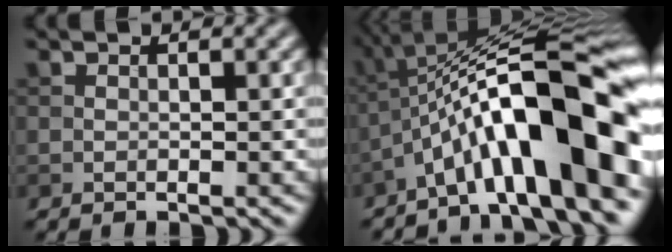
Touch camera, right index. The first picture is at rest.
{"total": 14.5, "force": [-4.5, 3.0, 13.4], "torque": [-0.200, 0.026, -0.064]}